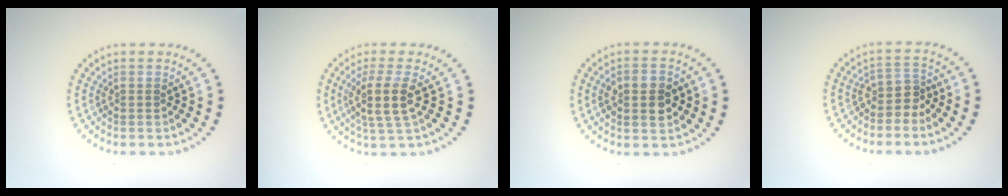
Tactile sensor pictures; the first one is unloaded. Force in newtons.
{"total": 3.5, "press": 2.8, "slide": 2.0}
{"total": 3.8, "press": 3.8, "slide": 0.2}
{"total": 2.3, "press": 1.6, "slide": 1.7}